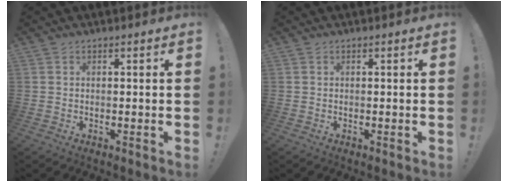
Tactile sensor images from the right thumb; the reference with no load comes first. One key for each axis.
{"total": 0.0}